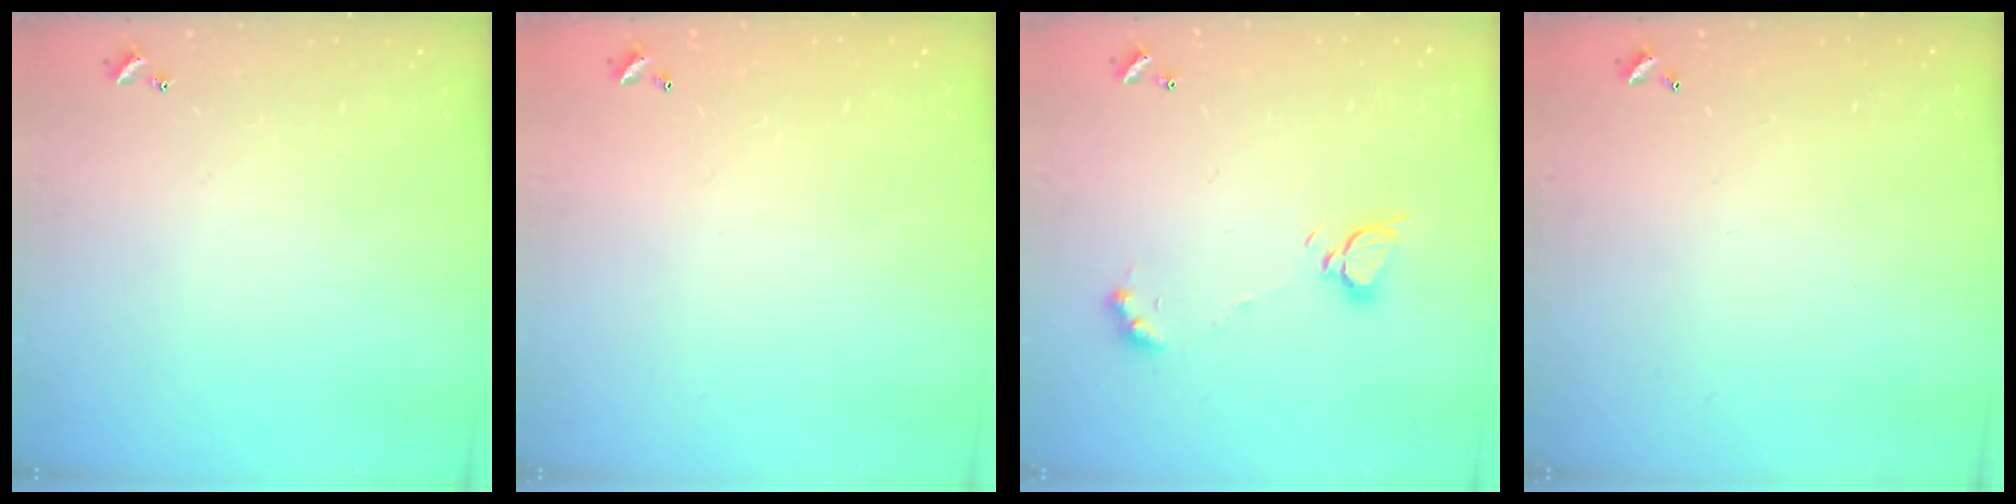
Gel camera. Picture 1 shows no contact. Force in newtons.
{"total": 2.9, "press": 2.9, "slide": 0.1}
{"total": 6.1, "press": 6.1, "slide": 0.7}
{"total": 2.7, "press": 2.7, "slide": 0.1}